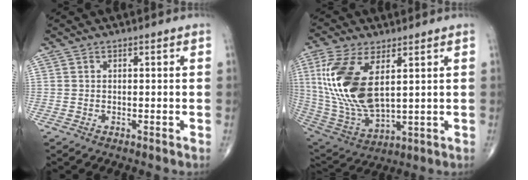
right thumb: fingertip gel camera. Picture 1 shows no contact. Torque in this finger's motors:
{"motor_torque": [-0.78, 1.82, 2.01, 0.76, 0.64]}